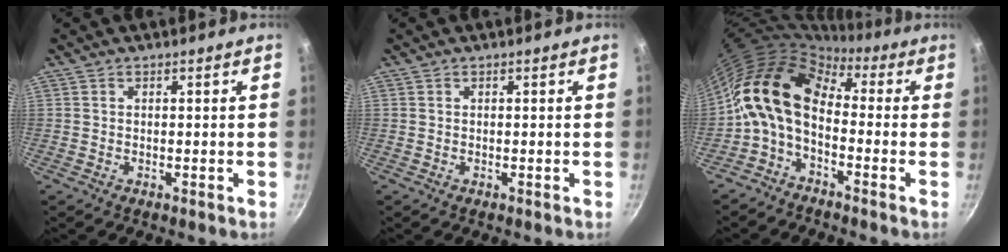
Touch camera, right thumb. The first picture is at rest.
{"total": 0.0}
{"total": 13.4, "force": [-0.8, 8.7, 10.2], "torque": [-0.179, 0.036, -0.037]}